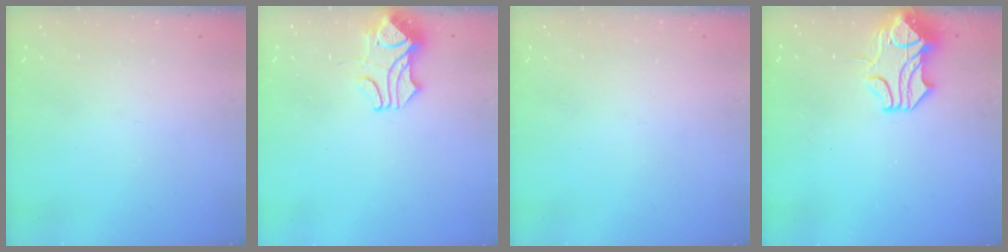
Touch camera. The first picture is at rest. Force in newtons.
{"total": 1.8, "press": 1.6, "slide": 0.7}
{"total": 0.0}
{"total": 2.2, "press": 1.6, "slide": 1.6}